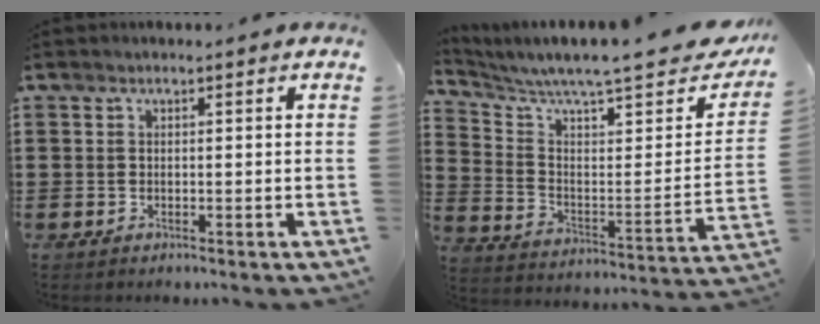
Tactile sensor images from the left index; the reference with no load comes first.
{"total": 7.7, "force": [6.4, 0.7, 4.3], "torque": [-0.096, -0.056, 0.100]}